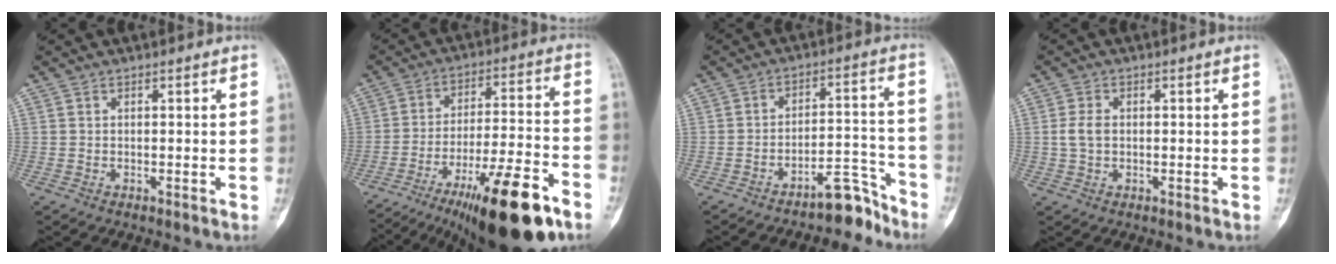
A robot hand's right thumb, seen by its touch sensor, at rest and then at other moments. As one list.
[{"total": 21.8, "force": [-13.5, 4.7, 16.5], "torque": [-0.231, 0.055, -0.210]}, {"total": 7.7, "force": [-6.7, 2.5, 2.8], "torque": [-0.008, 0.099, -0.104]}, {"total": 3.2, "force": [0.1, 2.1, 2.4], "torque": [-0.053, 0.006, 0.000]}]